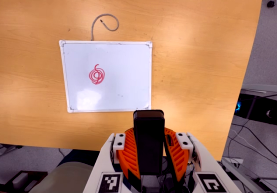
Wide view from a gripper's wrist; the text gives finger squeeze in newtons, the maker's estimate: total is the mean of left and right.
{"total": 11.8, "left": 9.3, "right": 14.3}